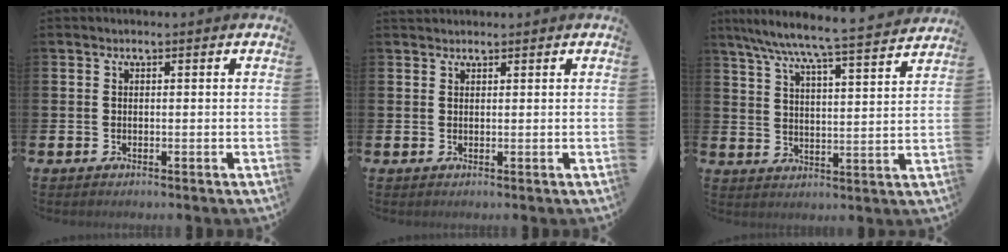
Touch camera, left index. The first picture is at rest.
{"total": 1.2, "force": [1.1, 0.3, -0.1], "torque": [0.014, -0.002, 0.018]}
{"total": 7.7, "force": [7.1, -0.1, 2.8], "torque": [-0.074, -0.057, 0.119]}